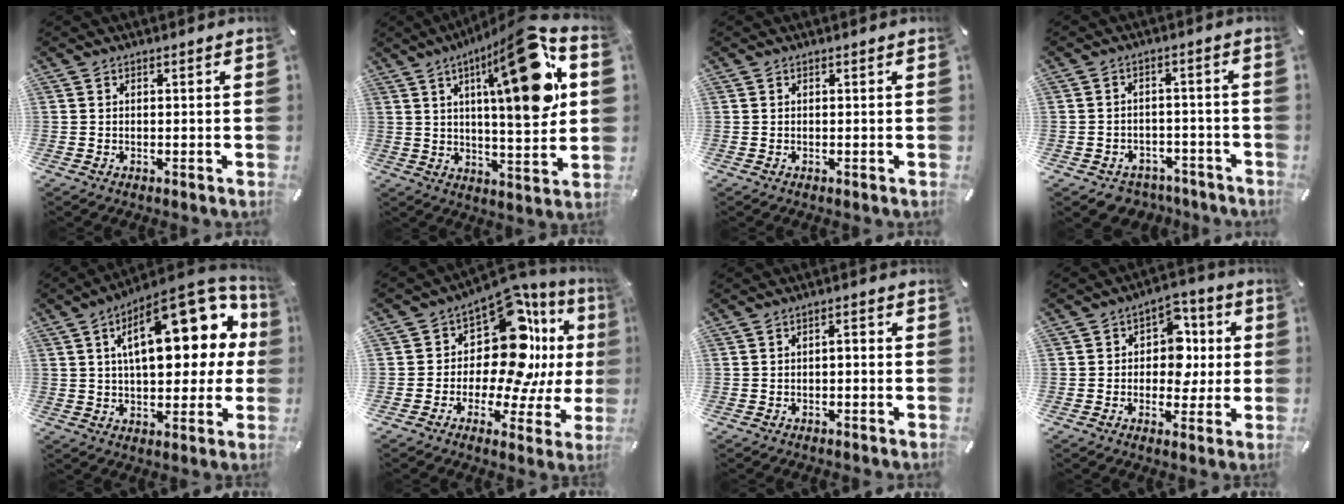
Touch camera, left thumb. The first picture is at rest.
{"total": 25.1, "force": [9.1, 7.5, 22.2], "torque": [-0.306, -0.045, 0.128]}
{"total": 0.0}
{"total": 4.5, "force": [-3.0, 3.3, 1.0], "torque": [-0.014, 0.020, -0.054]}
{"total": 21.9, "force": [7.0, 10.4, 18.0], "torque": [-0.245, -0.027, 0.110]}
{"total": 16.8, "force": [5.5, 10.4, 12.0], "torque": [-0.192, -0.069, 0.086]}
{"total": 2.0, "force": [-1.2, 0.8, 1.4], "torque": [-0.026, 0.010, -0.026]}
{"total": 9.7, "force": [0.0, 7.9, 5.6], "torque": [-0.069, 0.007, -0.003]}